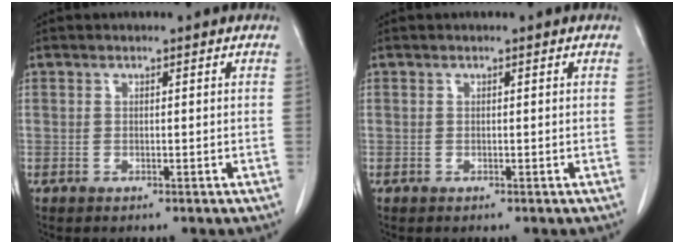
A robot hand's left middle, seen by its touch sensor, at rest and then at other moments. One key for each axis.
{"total": 0.0}